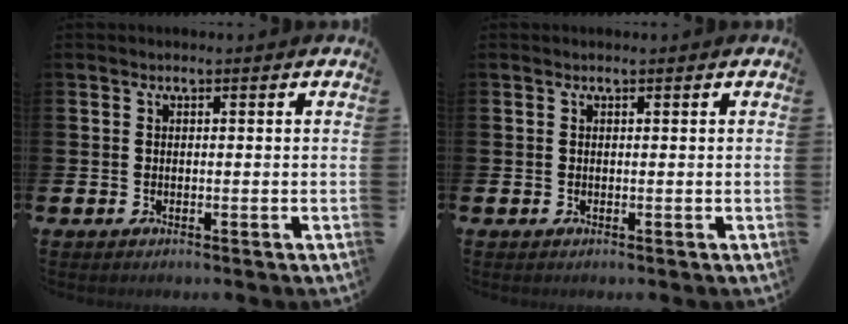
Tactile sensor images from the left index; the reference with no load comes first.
{"total": 0.0}